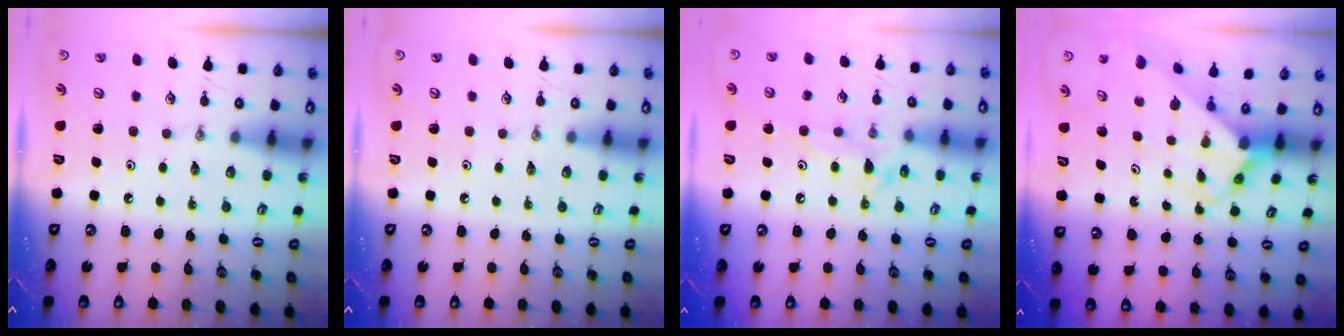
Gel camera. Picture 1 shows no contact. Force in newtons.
{"total": 0.0}
{"total": 12.8, "press": 12.8, "slide": 0.8}
{"total": 2.9, "press": 2.9, "slide": 0.3}